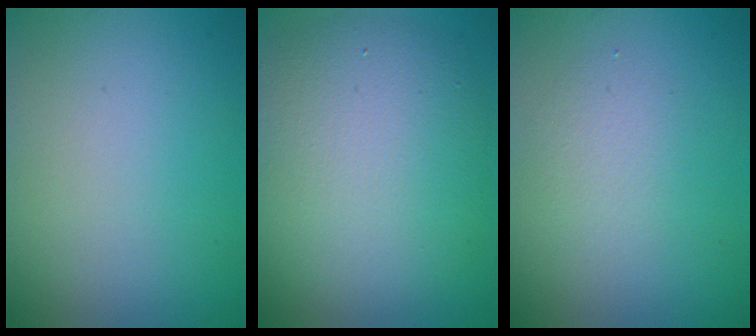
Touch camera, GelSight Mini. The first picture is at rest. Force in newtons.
{"total": 9.0, "press": 9.0, "slide": 0.5}
{"total": 1.9, "press": 1.8, "slide": 0.2}